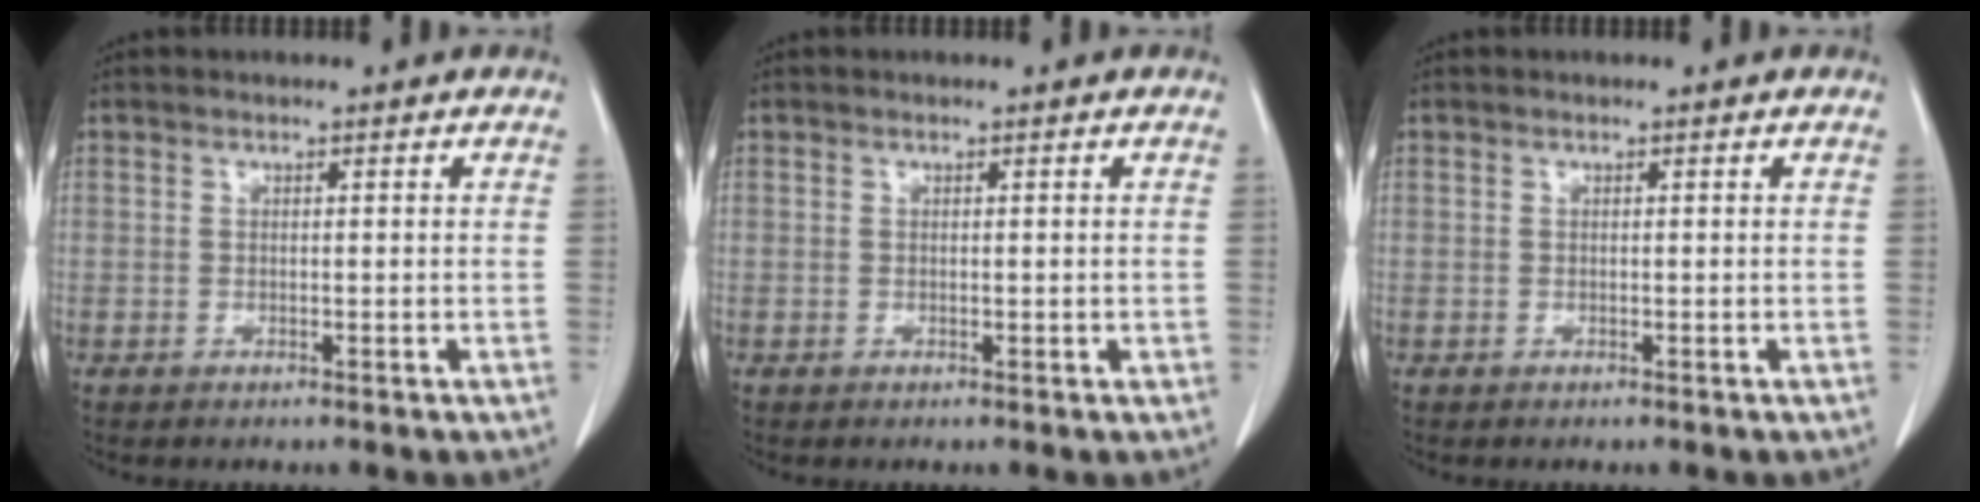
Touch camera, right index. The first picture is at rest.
{"total": 0.7, "force": [0.0, 0.5, 0.6], "torque": [-0.005, 0.000, 0.002]}
{"total": 0.0}